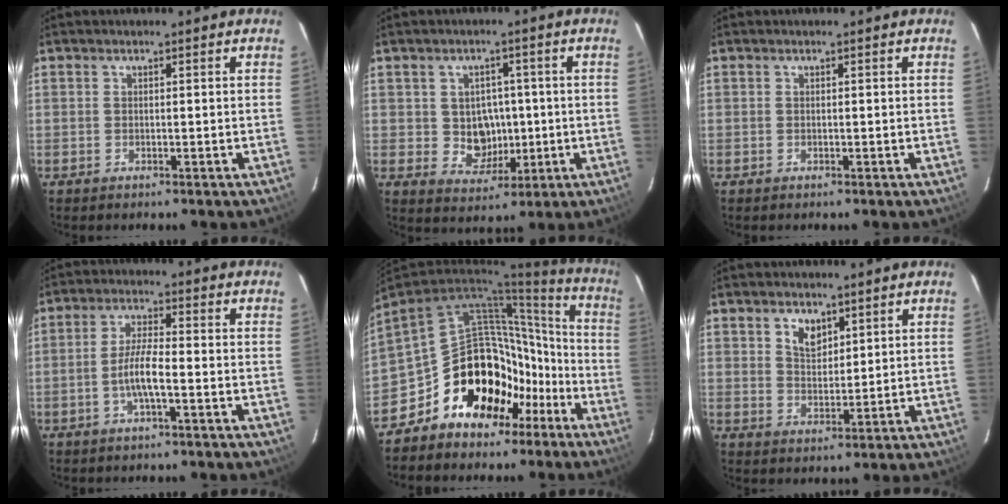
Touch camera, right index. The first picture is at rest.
{"total": 6.4, "force": [0.1, 6.0, 2.3], "torque": [-0.044, 0.012, 0.019]}
{"total": 0.0}
{"total": 5.4, "force": [-1.9, 0.7, 5.0], "torque": [-0.101, 0.007, -0.038]}
{"total": 19.3, "force": [-11.7, 13.7, 7.1], "torque": [-0.123, 0.084, -0.169]}
{"total": 4.5, "force": [2.6, 2.8, 2.4], "torque": [-0.038, 0.005, 0.050]}